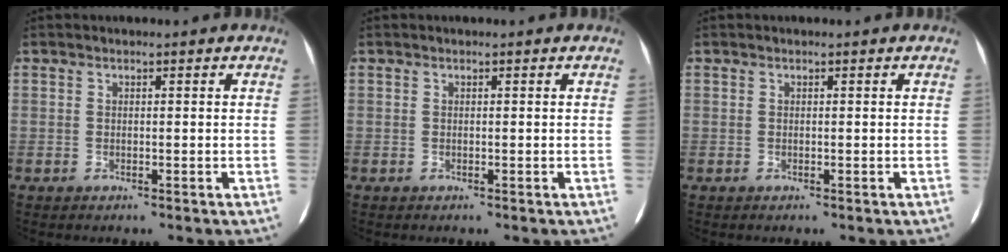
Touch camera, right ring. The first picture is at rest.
{"total": 0.0}
{"total": 0.0}